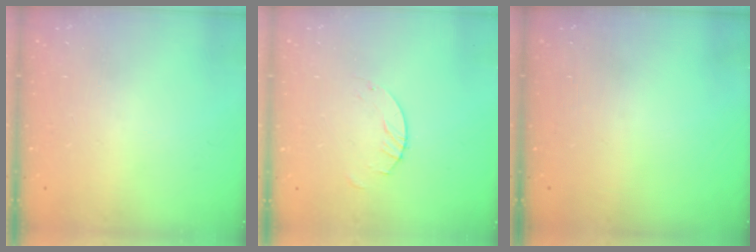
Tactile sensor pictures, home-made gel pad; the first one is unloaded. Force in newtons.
{"total": 2.5, "press": 2.5, "slide": 0.1}
{"total": 0.0}